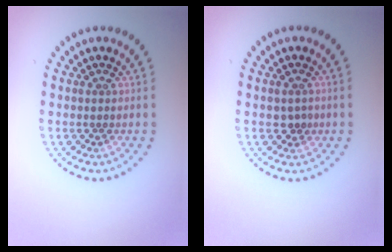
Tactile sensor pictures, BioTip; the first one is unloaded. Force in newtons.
{"total": 1.3, "press": 1.2, "slide": 0.3}